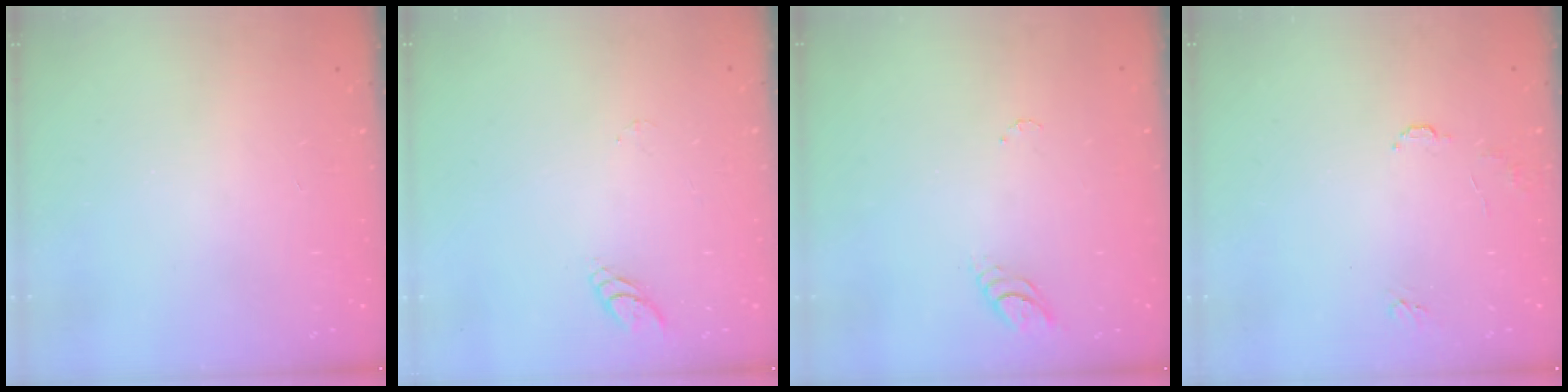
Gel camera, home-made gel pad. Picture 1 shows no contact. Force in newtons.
{"total": 4.1, "press": 4.1, "slide": 0.4}
{"total": 3.8, "press": 3.7, "slide": 0.3}
{"total": 6.0, "press": 5.9, "slide": 0.7}